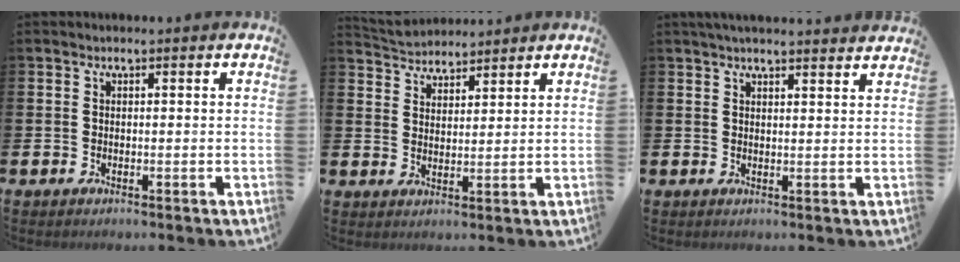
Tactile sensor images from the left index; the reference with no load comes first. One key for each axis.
{"total": 3.9, "fx": 3.8, "fy": 0.9, "fz": -0.4, "tx": -0.006, "ty": -0.019, "tz": 0.069}
{"total": 3.0, "fx": 2.9, "fy": 0.0, "fz": 0.6, "tx": -0.009, "ty": -0.013, "tz": 0.051}